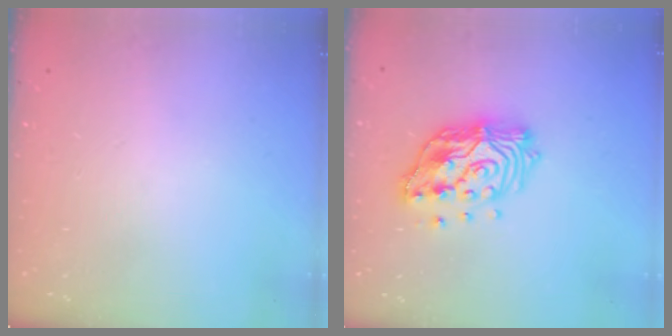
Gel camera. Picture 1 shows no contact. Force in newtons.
{"total": 15.9, "press": 15.8, "slide": 1.5}